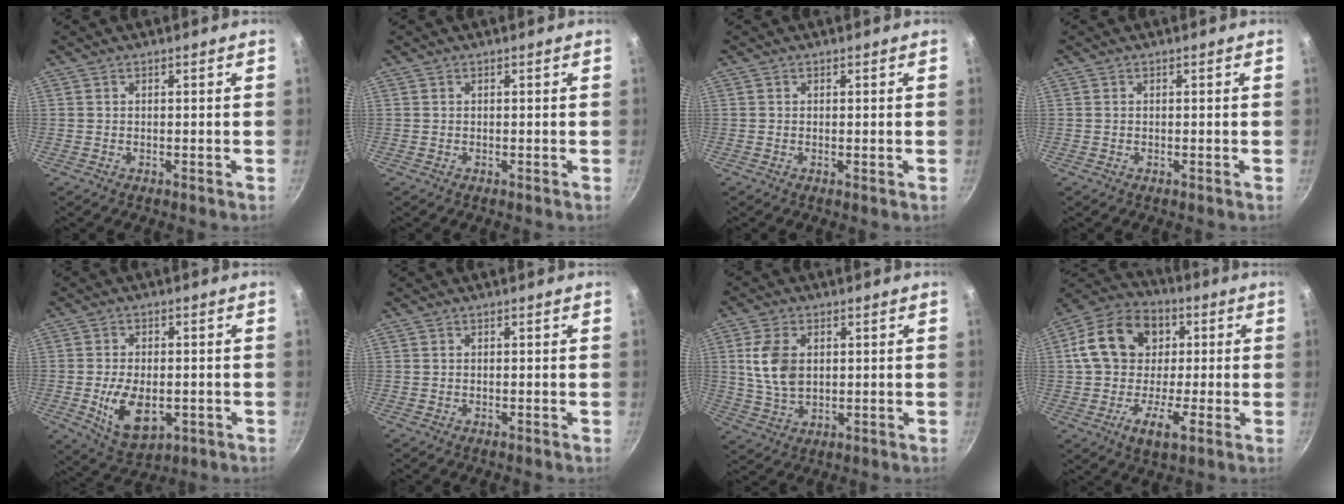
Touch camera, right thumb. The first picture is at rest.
{"total": 0.0}
{"total": 0.0}
{"total": 0.0}
{"total": 10.6, "force": [-2.2, 6.2, 8.3], "torque": [-0.133, -0.007, -0.023]}
{"total": 0.0}
{"total": 8.9, "force": [1.7, 5.7, 6.6], "torque": [-0.122, -0.009, 0.034]}
{"total": 16.8, "force": [1.2, 12.7, 10.9], "torque": [-0.158, 0.033, 0.004]}